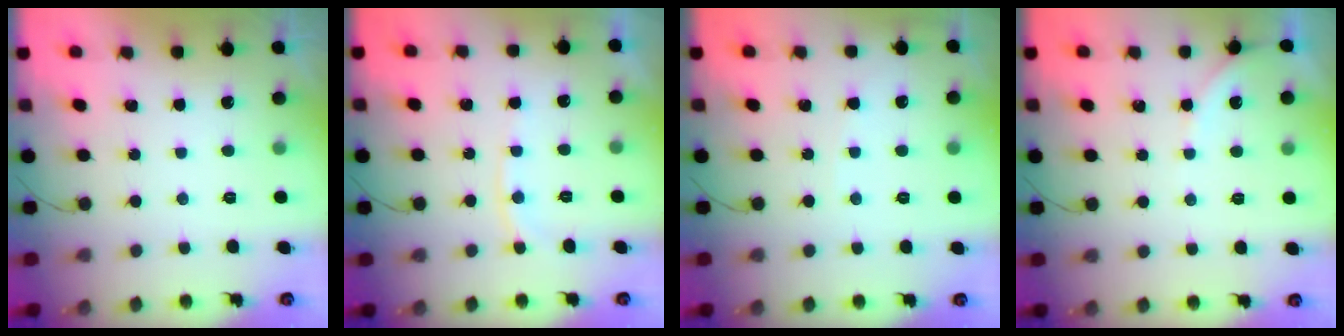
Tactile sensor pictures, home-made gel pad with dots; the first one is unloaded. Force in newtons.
{"total": 7.0, "press": 6.9, "slide": 1.0}
{"total": 2.5, "press": 2.5, "slide": 0.3}
{"total": 3.1, "press": 3.1, "slide": 0.5}